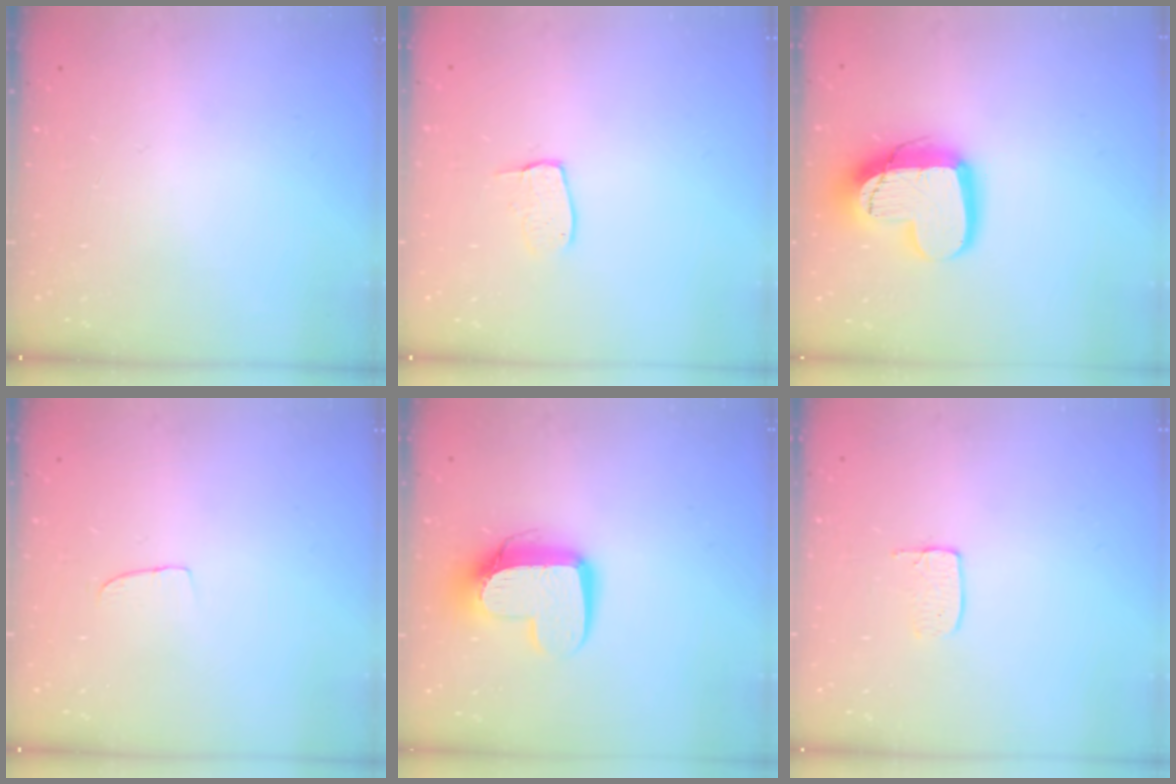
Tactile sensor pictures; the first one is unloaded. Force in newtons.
{"total": 5.2, "press": 5.2, "slide": 0.3}
{"total": 16.2, "press": 16.1, "slide": 1.3}
{"total": 2.5, "press": 2.5, "slide": 0.1}
{"total": 12.2, "press": 12.2, "slide": 1.2}
{"total": 3.5, "press": 3.5, "slide": 0.2}